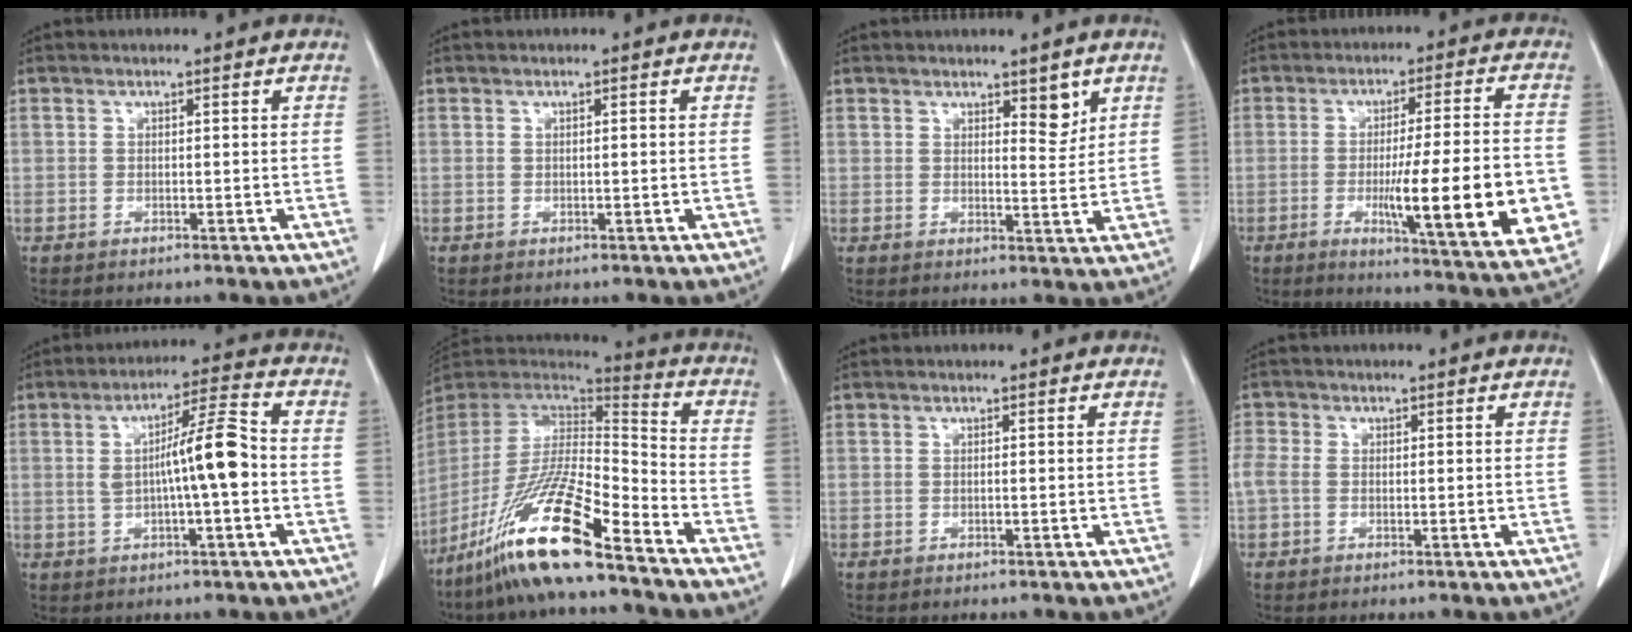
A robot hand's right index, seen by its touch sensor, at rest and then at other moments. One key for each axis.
{"total": 0.5, "fx": 0.1, "fy": 0.1, "fz": 0.5, "tx": -0.009, "ty": 0.000, "tz": 0.001}
{"total": 3.8, "fx": 2.5, "fy": 1.5, "fz": 2.3, "tx": -0.027, "ty": -0.010, "tz": 0.038}
{"total": 19.1, "fx": -4.0, "fy": 1.1, "fz": 18.6, "tx": -0.225, "ty": -0.021, "tz": -0.050}
{"total": 8.8, "fx": -0.4, "fy": 0.6, "fz": 8.7, "tx": -0.143, "ty": 0.016, "tz": -0.011}
{"total": 18.5, "fx": -12.6, "fy": 1.6, "fz": 13.4, "tx": -0.279, "ty": -0.034, "tz": -0.241}
{"total": 0.0}
{"total": 3.4, "fx": -0.2, "fy": 2.6, "fz": 2.1, "tx": -0.072, "ty": 0.019, "tz": -0.002}